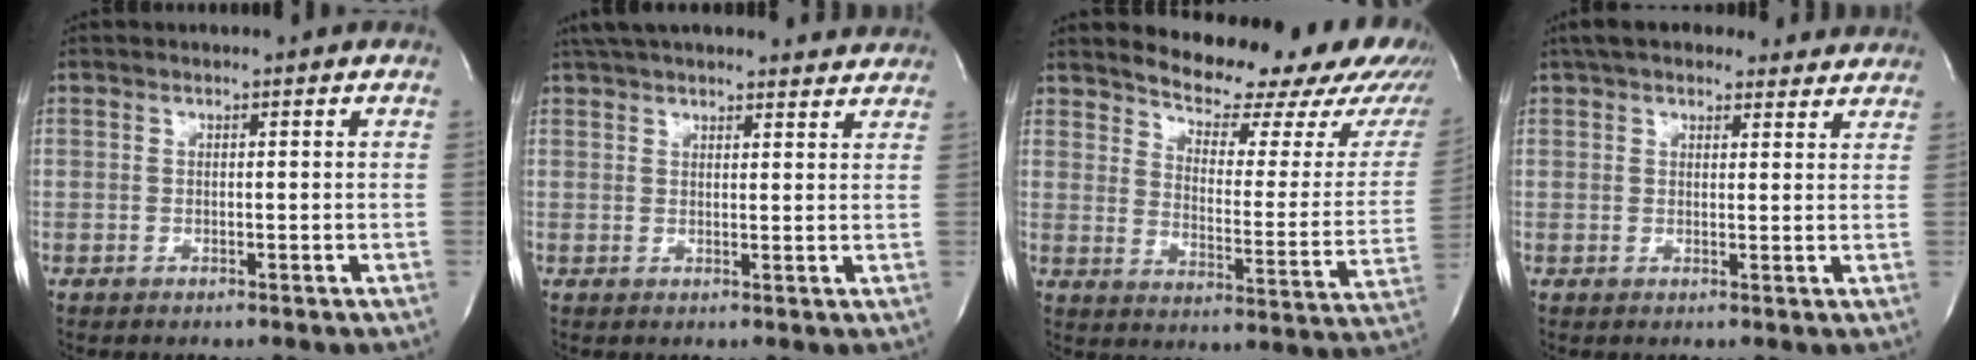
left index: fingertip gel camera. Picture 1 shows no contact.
{"total": 16.2, "force": [14.7, 3.4, 5.8], "torque": [-0.088, 0.038, 0.199]}
{"total": 22.0, "force": [19.6, 5.5, 8.3], "torque": [-0.107, -0.084, 0.226]}
{"total": 12.9, "force": [11.3, 4.2, 4.6], "torque": [-0.054, 0.040, 0.146]}